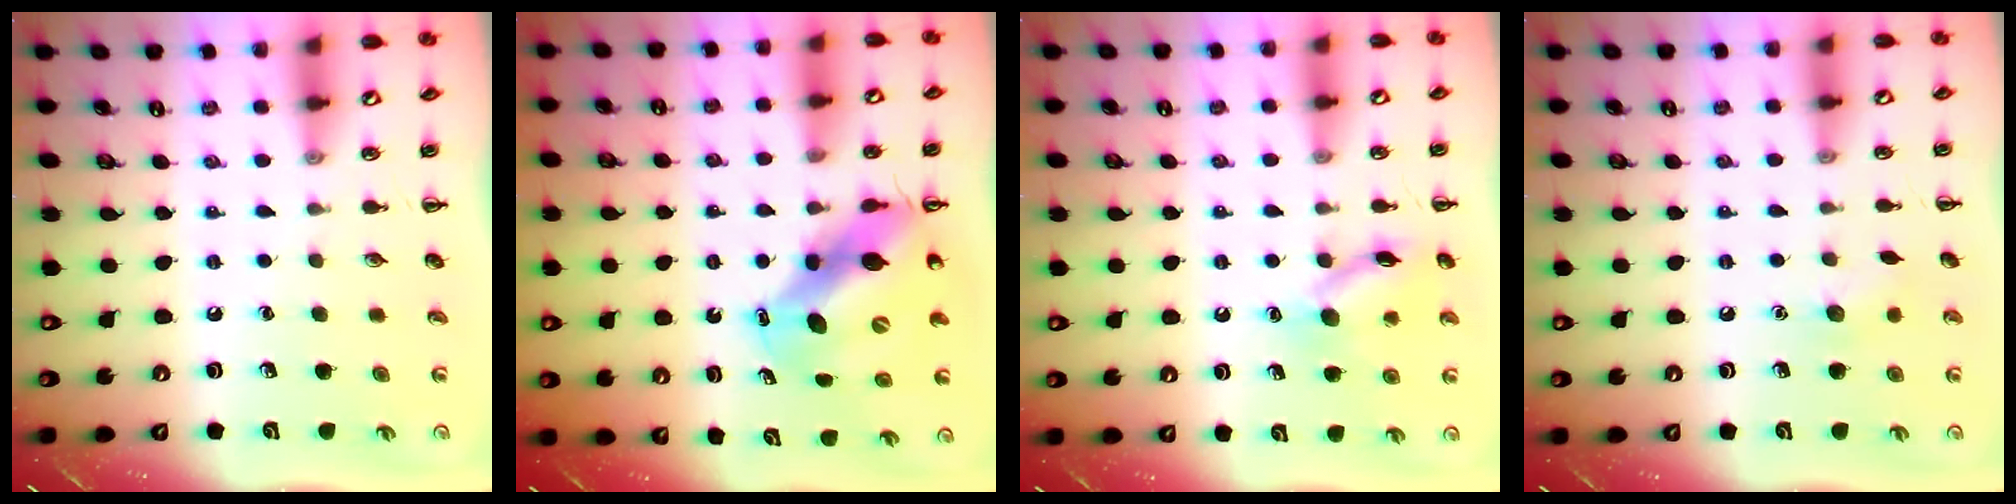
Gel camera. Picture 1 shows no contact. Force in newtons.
{"total": 10.8, "press": 10.4, "slide": 2.8}
{"total": 12.0, "press": 12.0, "slide": 0.6}
{"total": 5.6, "press": 5.4, "slide": 1.4}